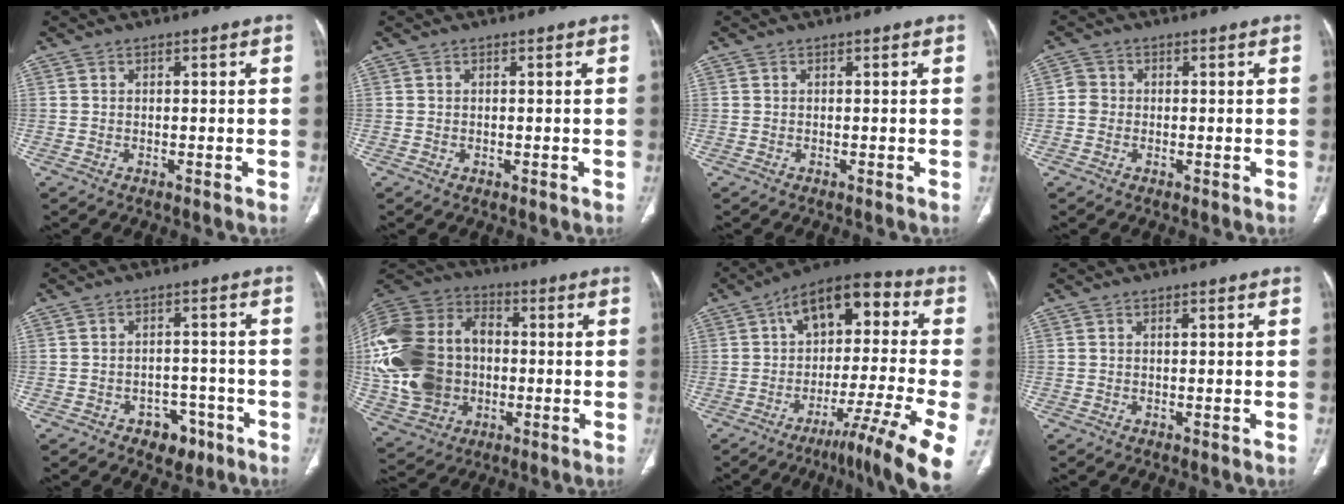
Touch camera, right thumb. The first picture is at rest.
{"total": 0.0}
{"total": 0.0}
{"total": 2.2, "force": [-0.3, 2.0, 0.8], "torque": [0.001, 0.008, -0.013]}
{"total": 5.7, "force": [-3.2, 4.1, 2.3], "torque": [-0.005, 0.030, -0.038]}
{"total": 28.0, "force": [-1.3, 21.8, 17.5], "torque": [-0.395, 0.035, -0.013]}
{"total": 19.8, "force": [-4.5, 4.8, 18.7], "torque": [-0.271, 0.057, -0.077]}
{"total": 0.5, "force": [0.2, 0.2, 0.4], "torque": [-0.003, 0.001, 0.004]}